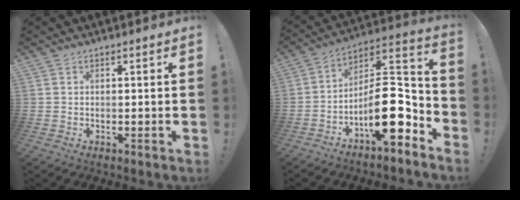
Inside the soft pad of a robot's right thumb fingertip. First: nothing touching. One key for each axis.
{"total": 18.5, "fx": -5.8, "fy": 7.9, "fz": 15.7, "tx": -0.247, "ty": 0.031, "tz": -0.086}